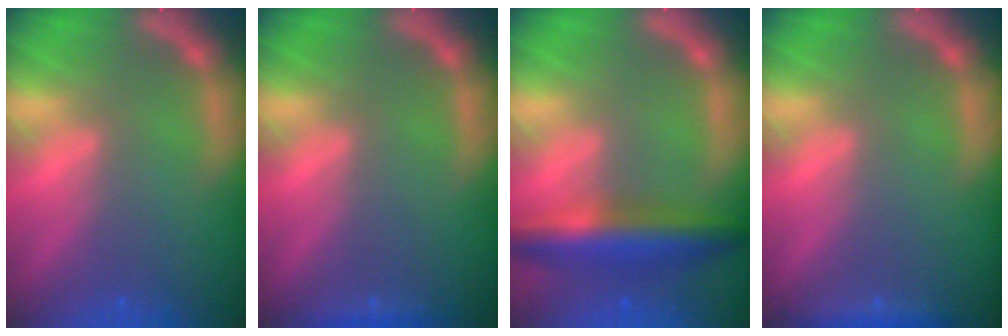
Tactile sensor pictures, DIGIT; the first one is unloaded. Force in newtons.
{"total": 0.9}
{"total": 6.5}
{"total": 1.4}